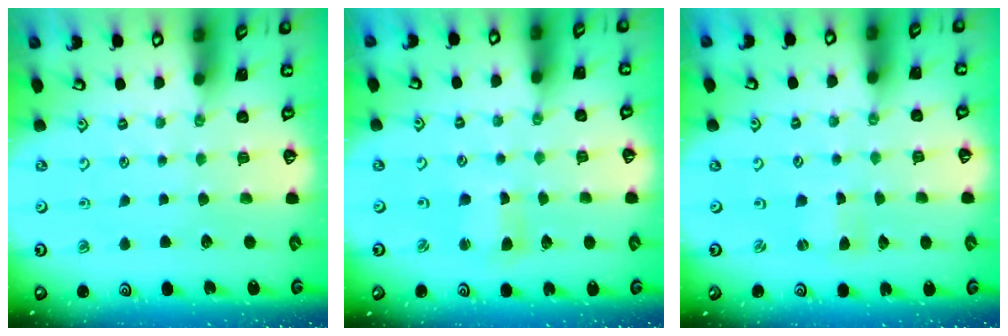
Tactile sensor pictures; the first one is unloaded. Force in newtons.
{"total": 2.7, "press": 2.7, "slide": 0.3}
{"total": 1.1, "press": 1.1, "slide": 0.2}